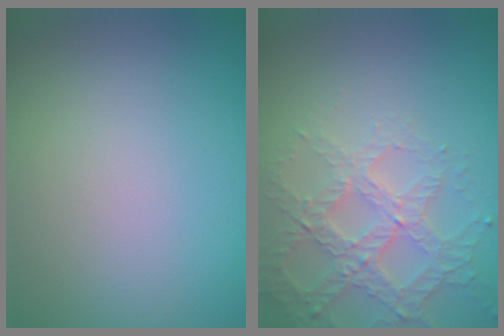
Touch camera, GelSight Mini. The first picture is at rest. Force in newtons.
{"total": 4.1, "press": 3.5, "slide": 2.0}